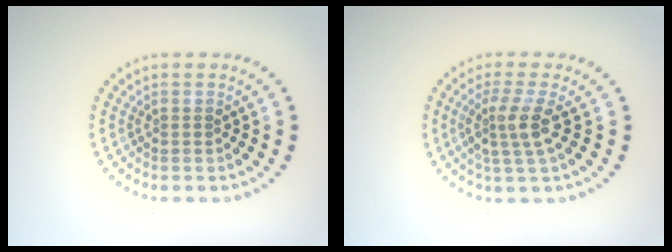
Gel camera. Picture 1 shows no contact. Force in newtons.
{"total": 2.9, "press": 2.3, "slide": 1.8}